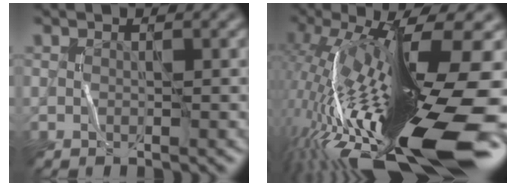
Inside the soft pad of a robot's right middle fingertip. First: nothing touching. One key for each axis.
{"total": 19.5, "fx": -6.1, "fy": 4.1, "fz": 18.0, "tx": -0.320, "ty": 0.002, "tz": -0.114}